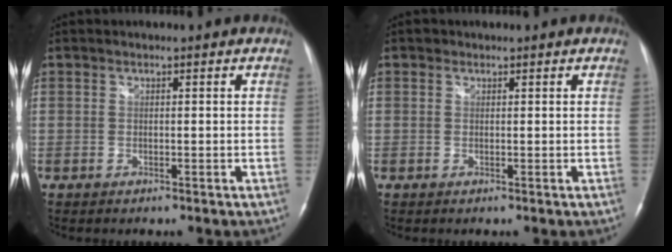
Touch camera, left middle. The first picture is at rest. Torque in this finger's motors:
{"motor_torque": [0.12, -0.02, -0.09, 0.01]}